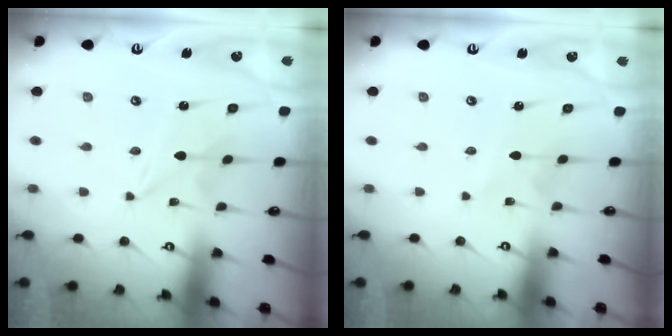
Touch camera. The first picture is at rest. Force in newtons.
{"total": 1.0, "press": 1.0, "slide": 0.2}